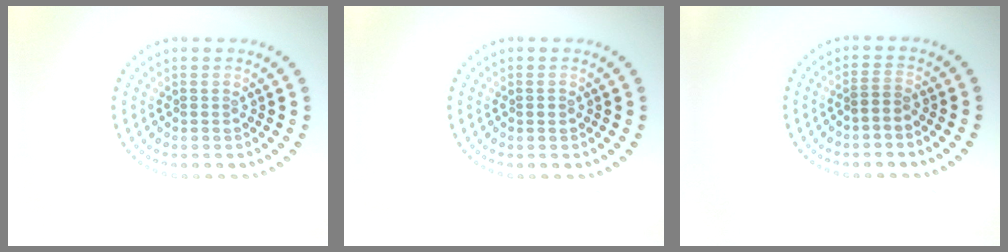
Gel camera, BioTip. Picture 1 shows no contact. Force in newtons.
{"total": 0.7, "press": 0.7, "slide": 0.1}
{"total": 1.3, "press": 1.0, "slide": 0.8}